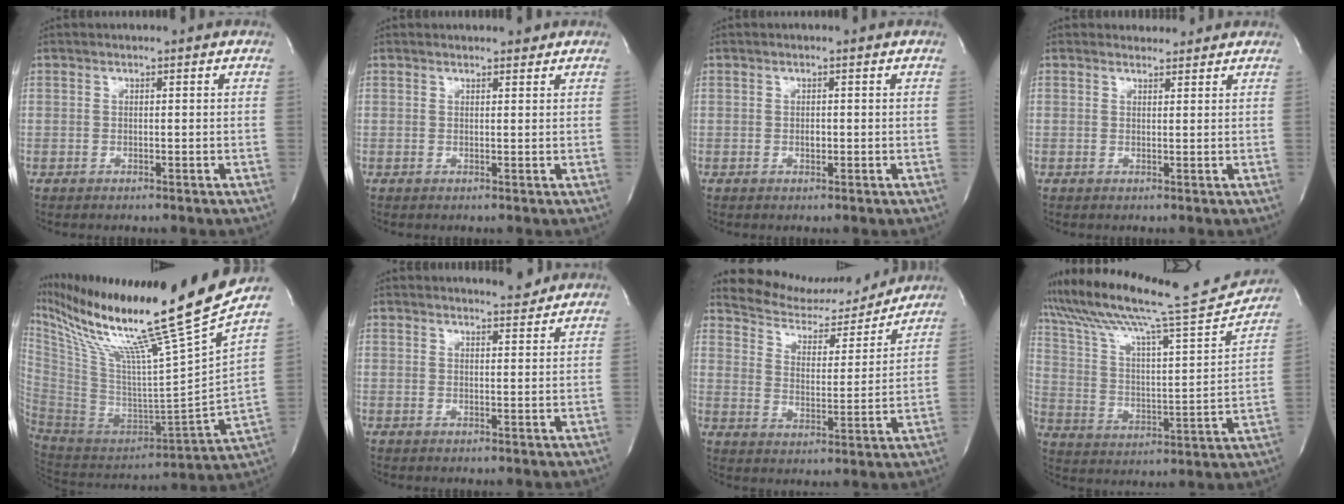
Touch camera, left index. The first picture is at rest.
{"total": 1.6, "force": [1.4, 0.6, 0.5], "torque": [-0.011, -0.002, 0.015]}
{"total": 0.9, "force": [-0.5, 0.5, 0.6], "torque": [-0.010, -0.003, -0.007]}
{"total": 1.7, "force": [1.4, 0.9, -0.2], "torque": [0.004, 0.005, 0.017]}
{"total": 28.7, "force": [20.8, -2.4, 19.6], "torque": [-0.350, -0.061, 0.345]}
{"total": 2.0, "force": [2.0, 0.1, 0.2], "torque": [-0.010, -0.014, 0.027]}
{"total": 10.9, "force": [10.7, 1.9, 0.7], "torque": [-0.010, -0.016, 0.167]}
{"total": 21.0, "force": [19.2, 0.2, 8.5], "torque": [-0.155, -0.033, 0.296]}